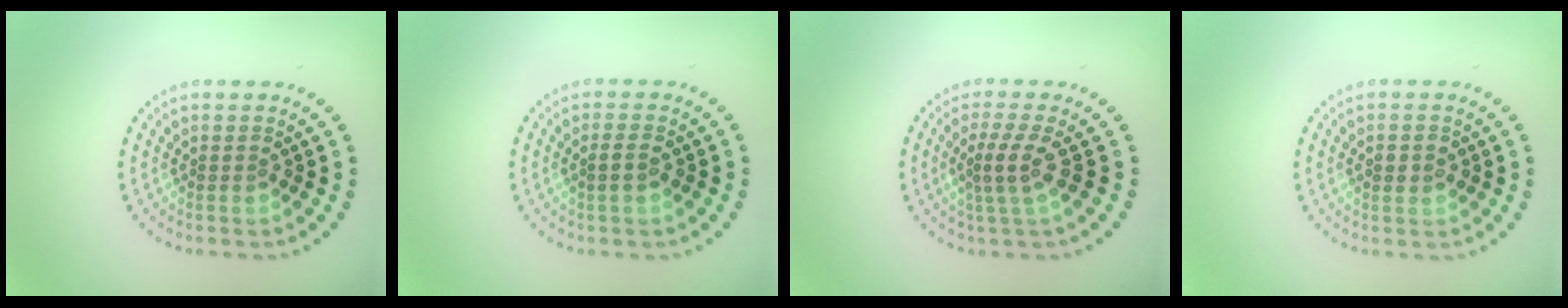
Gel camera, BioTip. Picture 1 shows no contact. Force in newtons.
{"total": 0.7, "press": 0.7, "slide": 0.2}
{"total": 2.5, "press": 1.9, "slide": 1.7}
{"total": 1.8, "press": 1.8, "slide": 0.3}